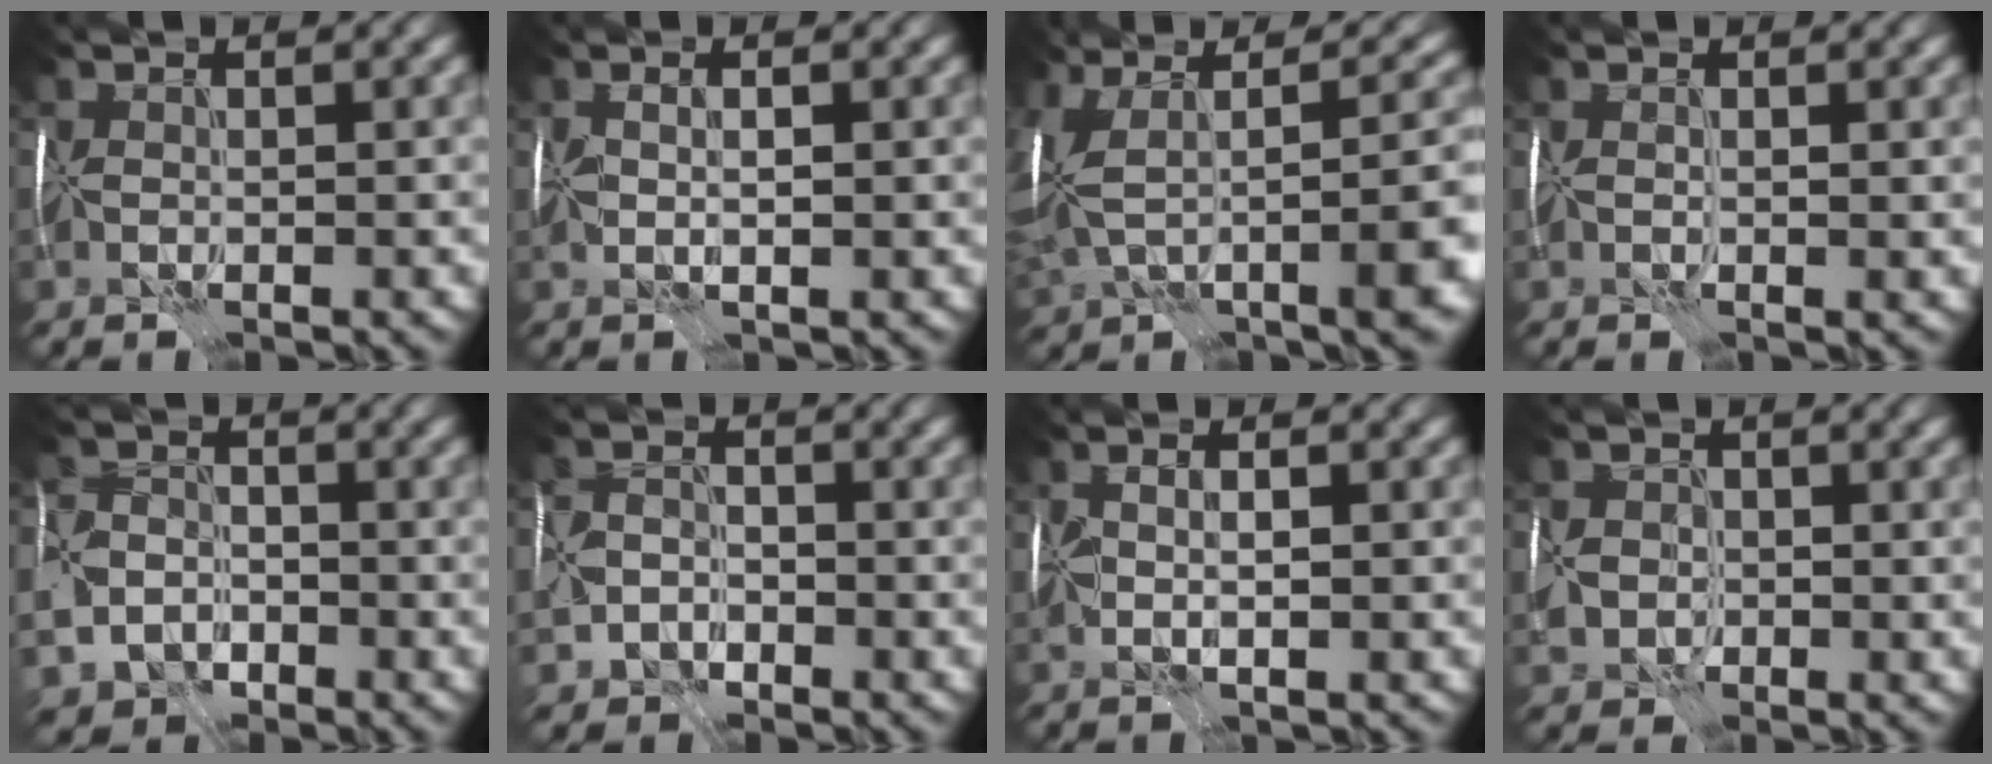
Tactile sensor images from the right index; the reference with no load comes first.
{"total": 1.2, "force": [0.0, 0.3, 1.2], "torque": [-0.031, -0.003, 0.002]}
{"total": 11.5, "force": [0.1, 4.5, 10.6], "torque": [-0.213, 0.004, 0.026]}
{"total": 1.1, "force": [0.4, 0.3, 0.9], "torque": [-0.017, -0.002, 0.010]}
{"total": 4.9, "force": [-2.6, 3.6, 2.1], "torque": [-0.057, -0.008, -0.064]}
{"total": 3.0, "force": [-1.9, 2.1, 1.1], "torque": [-0.031, -0.005, -0.041]}
{"total": 1.6, "force": [0.0, 0.4, 1.6], "torque": [-0.036, -0.004, 0.003]}
{"total": 3.2, "force": [-0.6, 2.7, 1.5], "torque": [-0.033, -0.005, -0.009]}